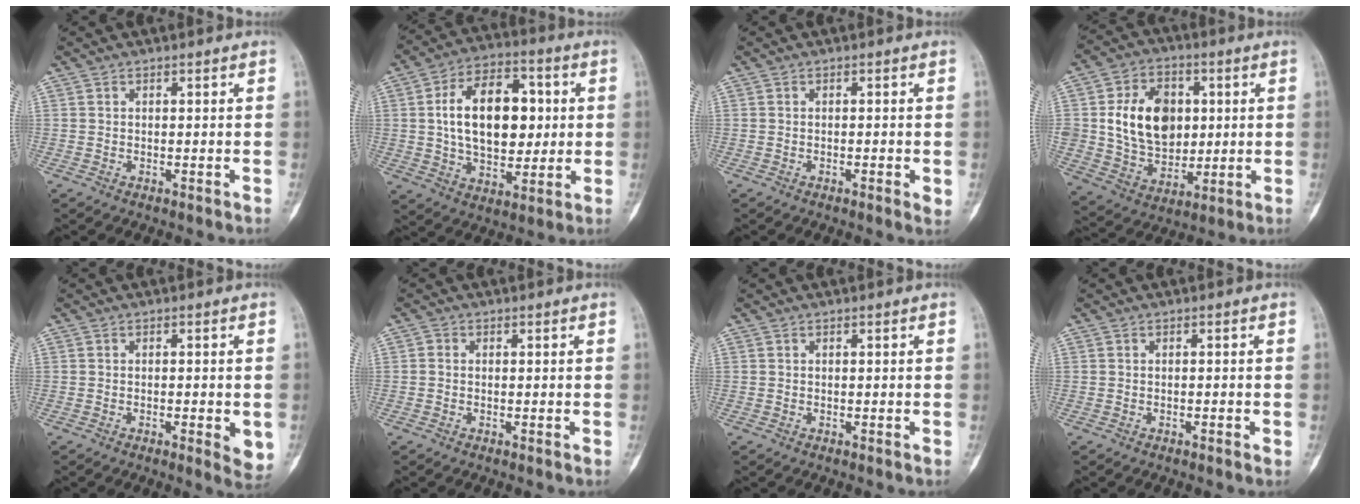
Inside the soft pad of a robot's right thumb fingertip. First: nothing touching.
{"total": 18.3, "force": [2.1, 11.4, 14.2], "torque": [-0.191, 0.012, 0.036]}
{"total": 1.7, "force": [-0.4, 0.7, 1.5], "torque": [-0.018, -0.002, -0.006]}
{"total": 16.7, "force": [2.3, 12.5, 10.8], "torque": [-0.137, -0.002, 0.050]}
{"total": 4.6, "force": [-1.1, 1.7, 4.2], "torque": [-0.042, -0.007, -0.013]}
{"total": 1.1, "force": [-0.1, 1.0, 0.4], "torque": [0.001, 0.003, -0.006]}
{"total": 0.0}
{"total": 0.6, "force": [-0.3, 0.3, 0.4], "torque": [-0.003, 0.001, -0.006]}